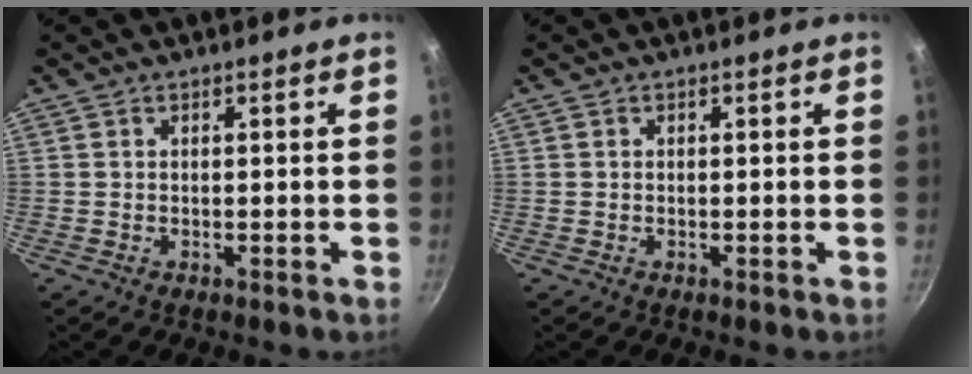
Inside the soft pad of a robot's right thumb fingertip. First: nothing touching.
{"total": 0.0}